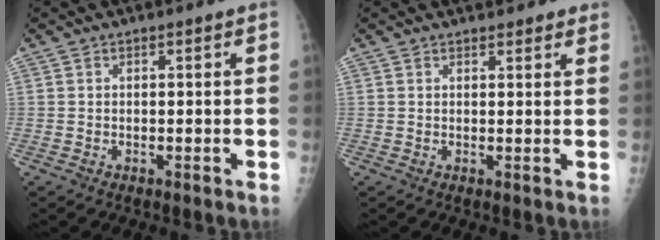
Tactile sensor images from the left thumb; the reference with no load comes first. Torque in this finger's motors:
{"motor_torque": [1.18, -0.27, 0.52, -0.40, -0.01]}